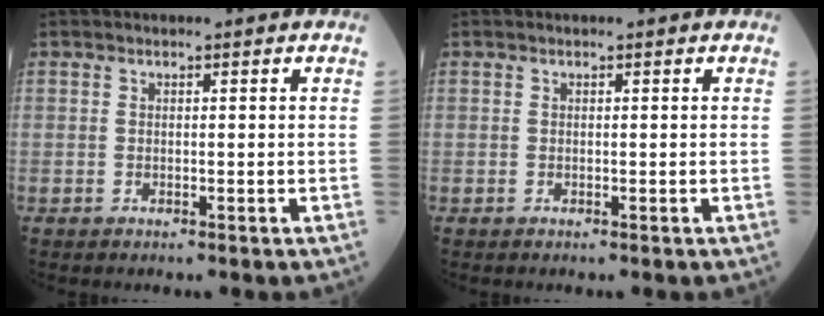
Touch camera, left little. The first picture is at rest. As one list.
[{"total": 0.0}]